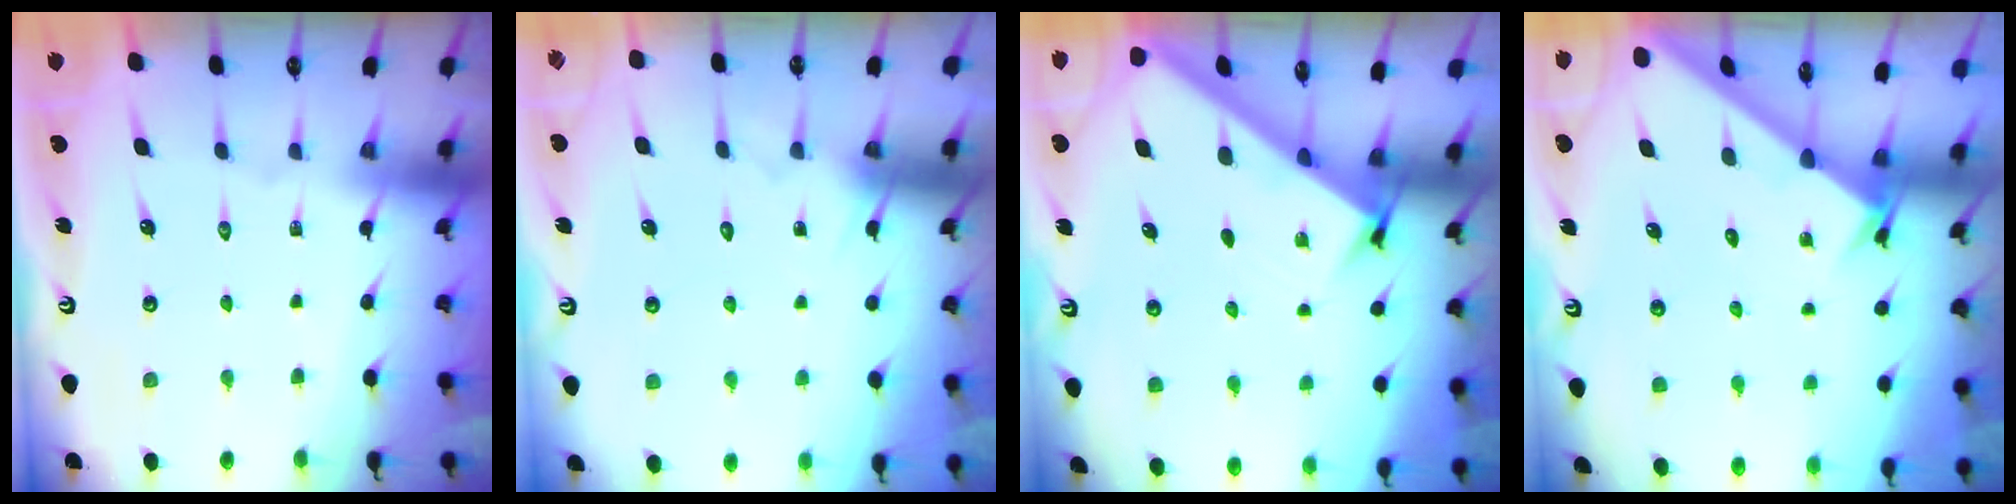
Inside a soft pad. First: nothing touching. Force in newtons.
{"total": 5.5, "press": 5.5, "slide": 0.4}
{"total": 2.9, "press": 2.9, "slide": 0.4}
{"total": 2.3, "press": 2.2, "slide": 0.2}